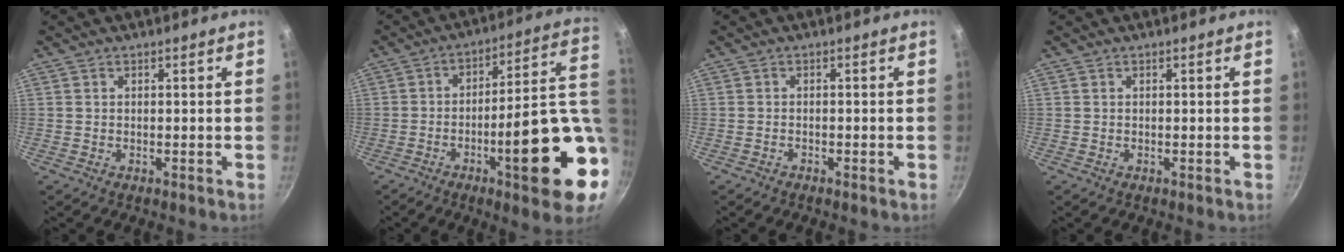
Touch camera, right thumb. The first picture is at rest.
{"total": 21.6, "force": [-3.4, 5.7, 20.5], "torque": [-0.266, 0.012, -0.044]}
{"total": 0.6, "force": [-0.5, 0.1, 0.2], "torque": [-0.016, 0.008, -0.011]}
{"total": 0.0}